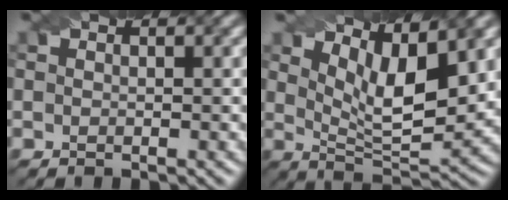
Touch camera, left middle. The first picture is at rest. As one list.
[{"total": 7.1, "force": [3.5, 2.4, 5.7], "torque": [-0.102, -0.009, 0.063]}]